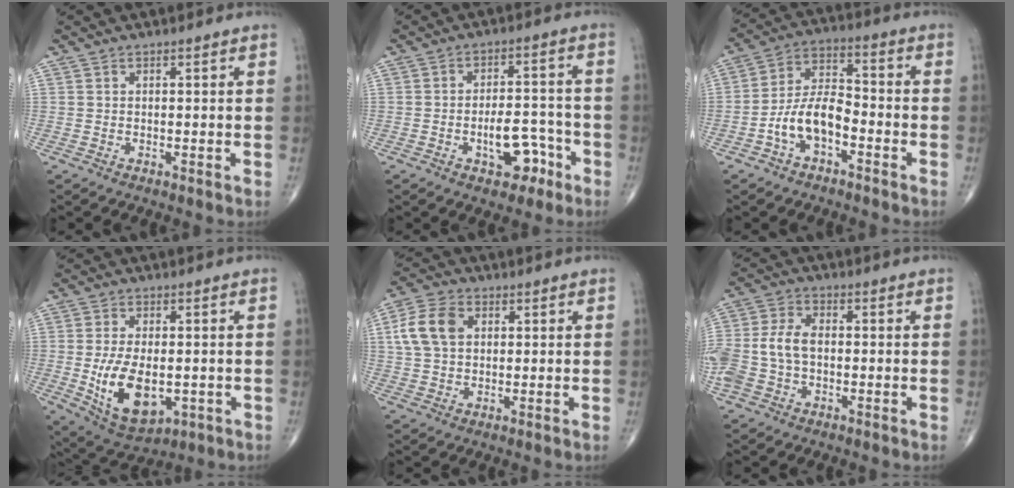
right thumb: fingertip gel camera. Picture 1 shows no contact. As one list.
[{"total": 8.2, "force": [-3.8, 4.4, 5.7], "torque": [-0.064, 0.040, -0.052]}, {"total": 9.7, "force": [-3.8, 5.2, 7.2], "torque": [-0.129, 0.044, -0.077]}, {"total": 12.8, "force": [-2.1, 7.0, 10.5], "torque": [-0.177, -0.011, -0.017]}, {"total": 9.0, "force": [2.0, 6.3, 6.1], "torque": [-0.117, 0.010, 0.036]}, {"total": 10.2, "force": [-1.0, 6.8, 7.6], "torque": [-0.174, 0.027, -0.023]}]